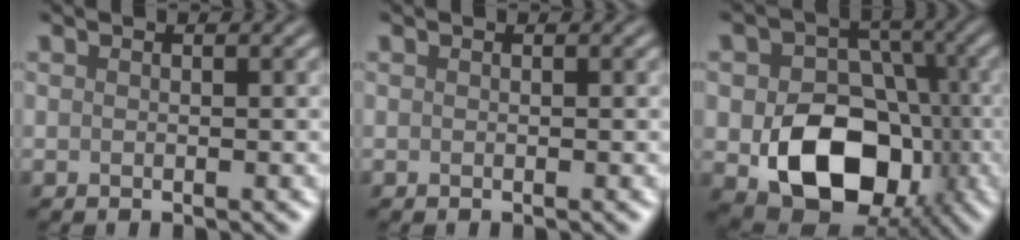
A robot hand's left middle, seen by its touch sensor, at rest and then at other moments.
{"total": 0.0}
{"total": 11.0, "force": [-2.6, 8.0, 7.0], "torque": [-0.119, -0.013, -0.044]}